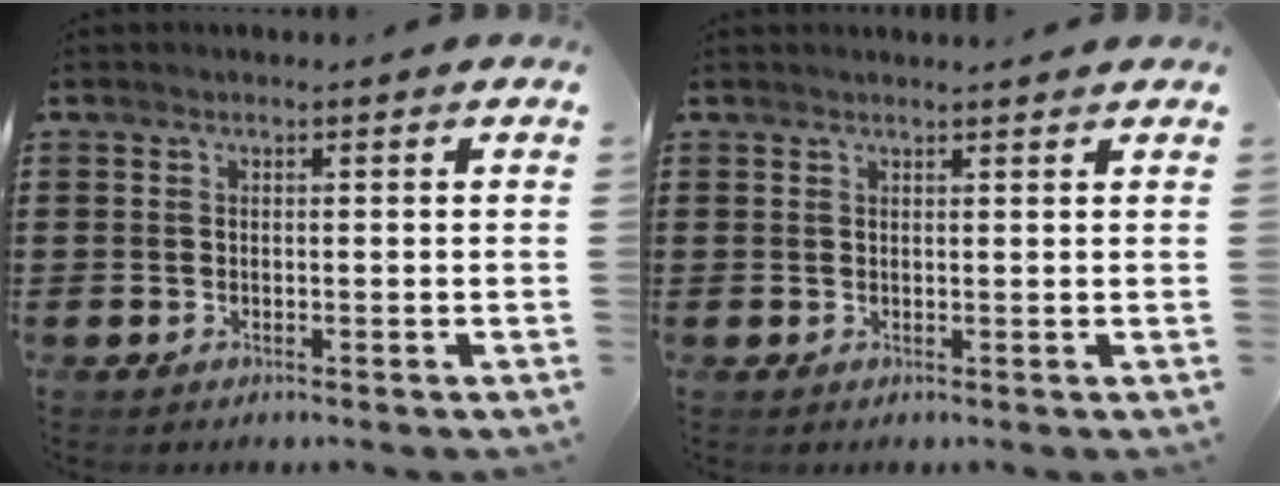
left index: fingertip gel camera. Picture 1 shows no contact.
{"total": 1.1, "force": [1.0, -0.1, 0.3], "torque": [-0.006, -0.002, 0.020]}